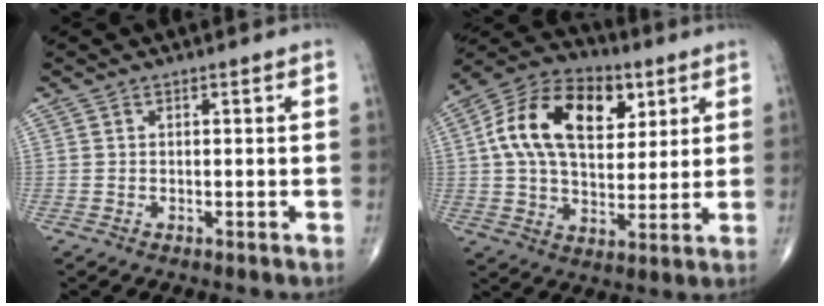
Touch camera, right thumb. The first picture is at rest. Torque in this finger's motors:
{"motor_torque": [-0.15, 3.30, 0.47, -0.30, 0.19]}